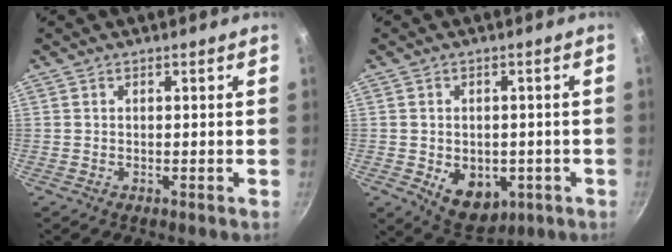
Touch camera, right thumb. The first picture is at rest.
{"total": 9.1, "force": [-2.3, 6.5, 5.9], "torque": [-0.058, -0.004, -0.014]}